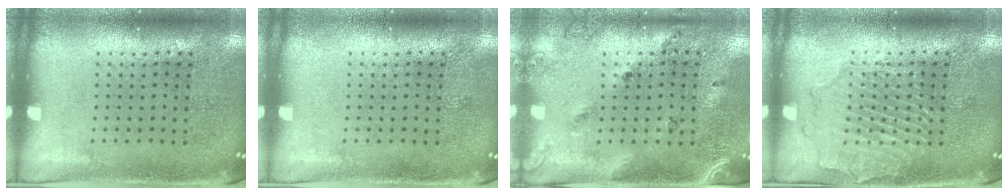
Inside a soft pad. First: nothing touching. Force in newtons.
{"total": 0.0}
{"total": 1.5, "press": 1.1, "slide": 1.0}
{"total": 2.1, "press": 2.1, "slide": 0.2}